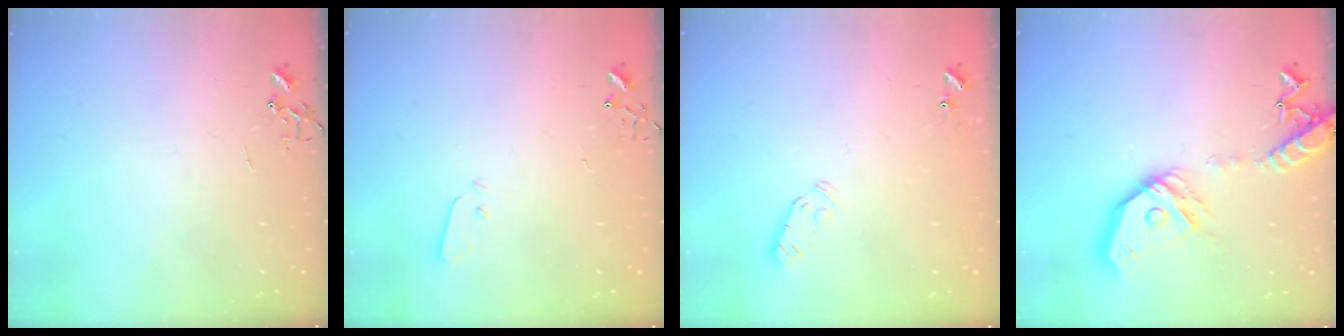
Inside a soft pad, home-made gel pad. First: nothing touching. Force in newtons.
{"total": 3.0, "press": 3.0, "slide": 0.3}
{"total": 3.9, "press": 3.8, "slide": 0.9}
{"total": 17.9, "press": 17.7, "slide": 2.6}